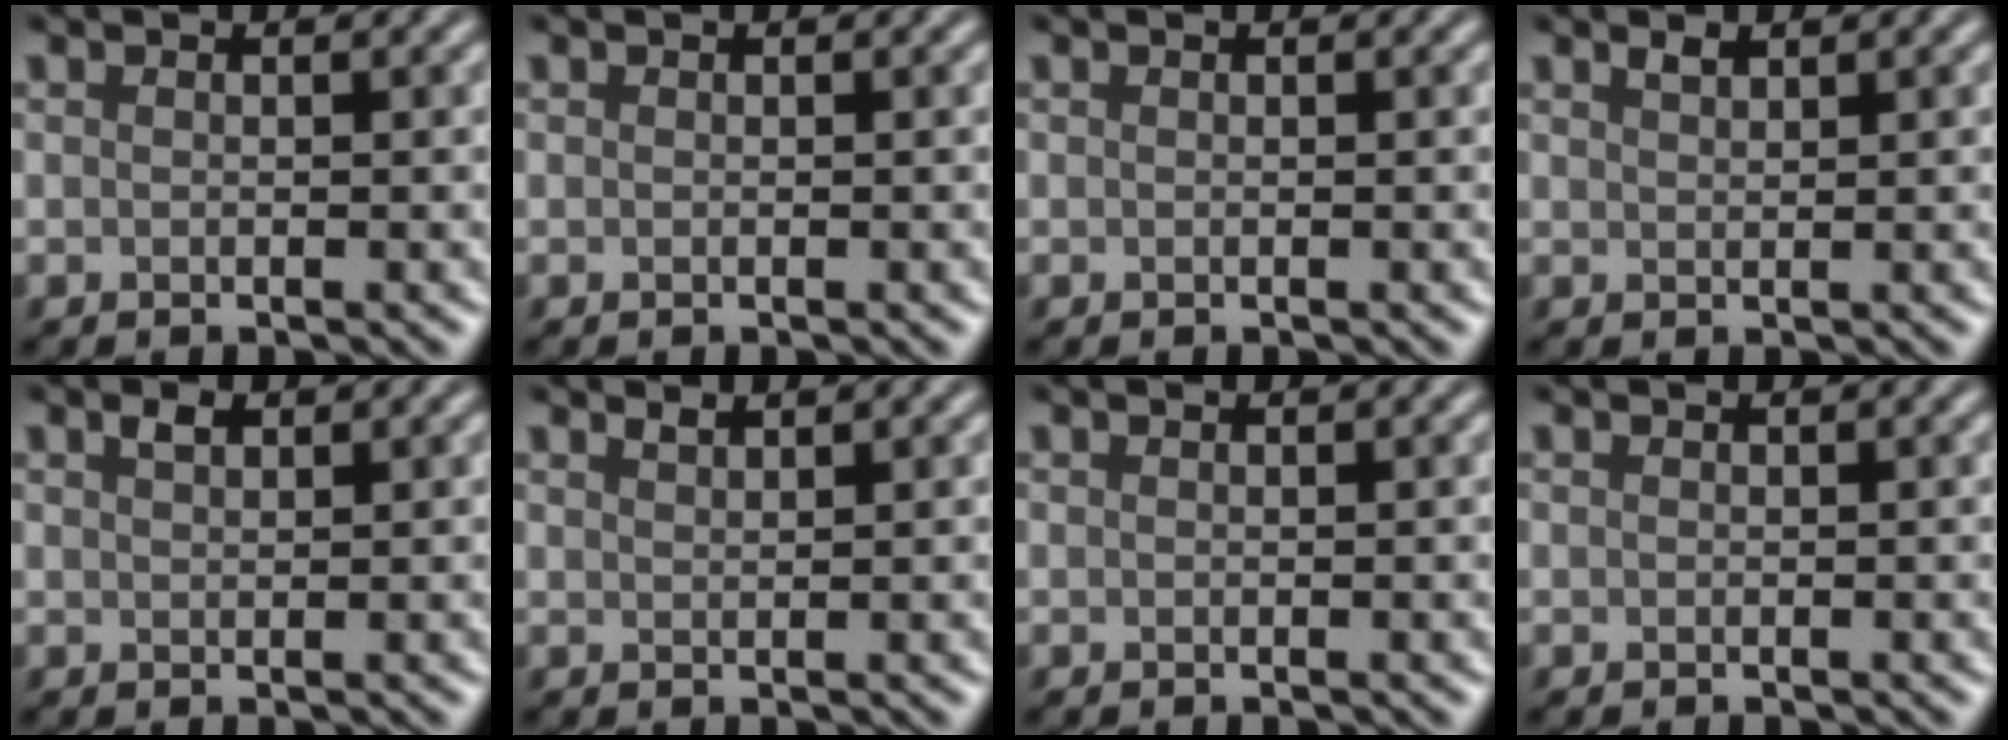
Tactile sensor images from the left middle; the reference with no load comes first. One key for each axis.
{"total": 0.0}
{"total": 0.0}
{"total": 0.8, "fx": 0.8, "fy": 0.1, "fz": 0.3, "tx": -0.010, "ty": 0.004, "tz": 0.017}
{"total": 1.0, "fx": 0.8, "fy": 0.3, "fz": 0.6, "tx": -0.015, "ty": 0.006, "tz": 0.015}
{"total": 0.7, "fx": 0.7, "fy": -0.2, "fz": 0.1, "tx": -0.005, "ty": 0.002, "tz": 0.018}
{"total": 0.0}
{"total": 0.0}